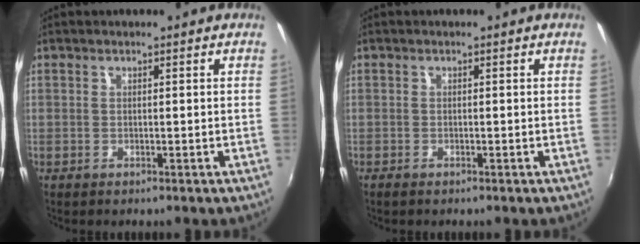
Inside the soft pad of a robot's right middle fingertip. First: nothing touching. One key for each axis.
{"total": 1.1, "fx": -0.9, "fy": 0.4, "fz": 0.6, "tx": -0.013, "ty": -0.005, "tz": -0.017}